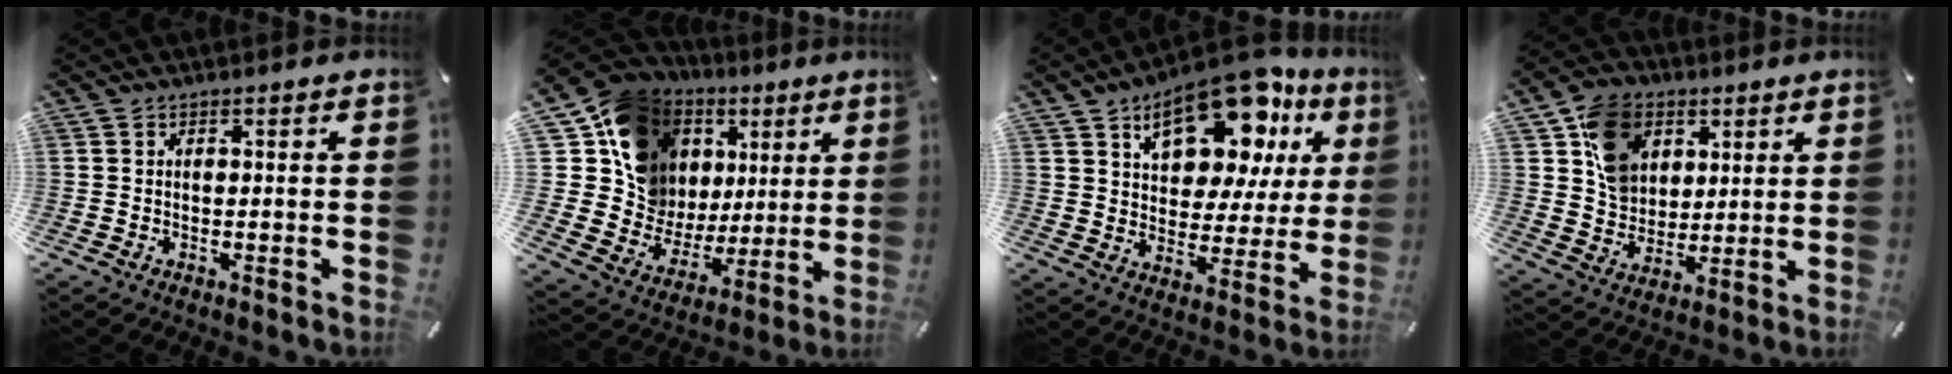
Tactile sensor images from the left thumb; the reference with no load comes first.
{"total": 16.4, "force": [7.3, 13.7, 5.4], "torque": [-0.096, -0.049, 0.151]}
{"total": 19.7, "force": [11.7, 10.7, 11.6], "torque": [-0.170, -0.068, 0.198]}
{"total": 11.8, "force": [4.8, 9.7, 4.8], "torque": [-0.090, -0.001, 0.098]}